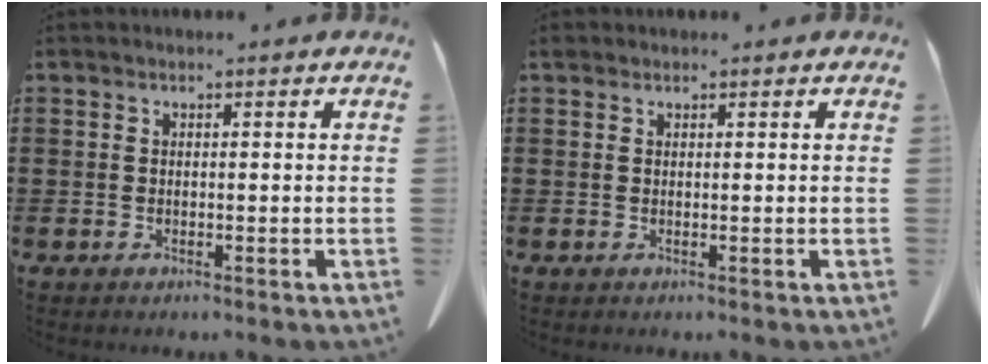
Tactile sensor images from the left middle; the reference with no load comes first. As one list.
[{"total": 0.6, "force": [0.4, 0.4, 0.1], "torque": [-0.004, 0.004, 0.008]}]